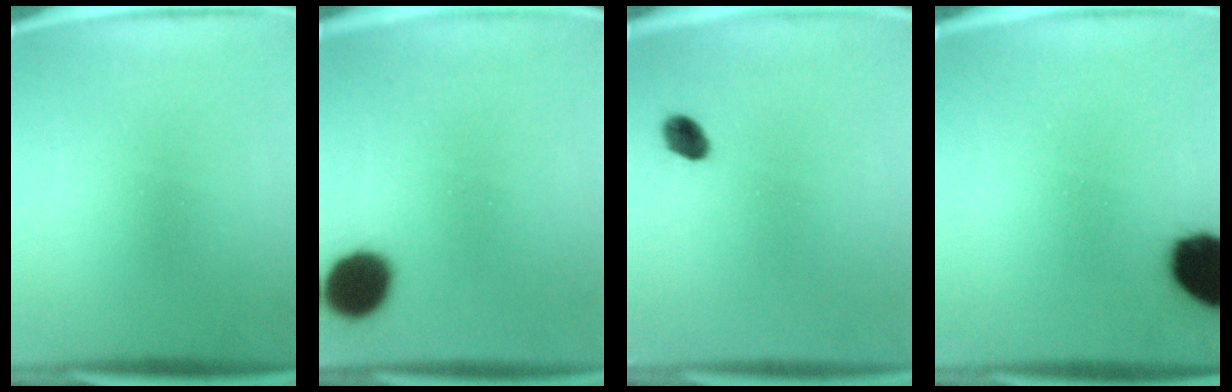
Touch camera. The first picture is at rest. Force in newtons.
{"total": 12.3}
{"total": 3.1}
{"total": 15.0}